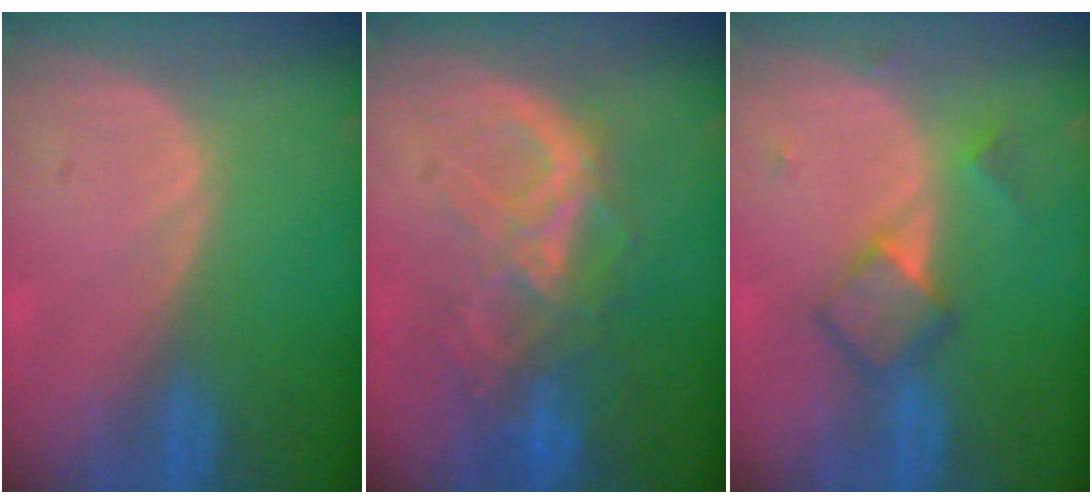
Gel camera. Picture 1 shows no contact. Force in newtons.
{"total": 8.9, "press": 7.7, "slide": 4.5}
{"total": 5.0, "press": 4.9, "slide": 1.0}